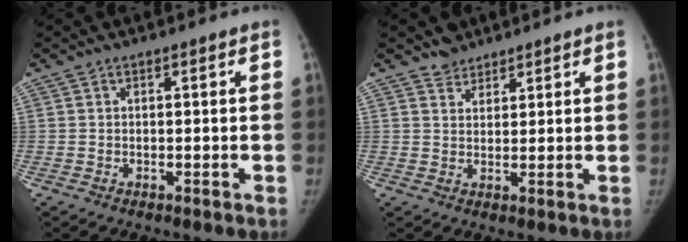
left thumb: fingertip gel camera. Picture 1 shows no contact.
{"total": 3.0, "force": [2.5, 1.6, 0.0], "torque": [0.020, -0.017, 0.037]}